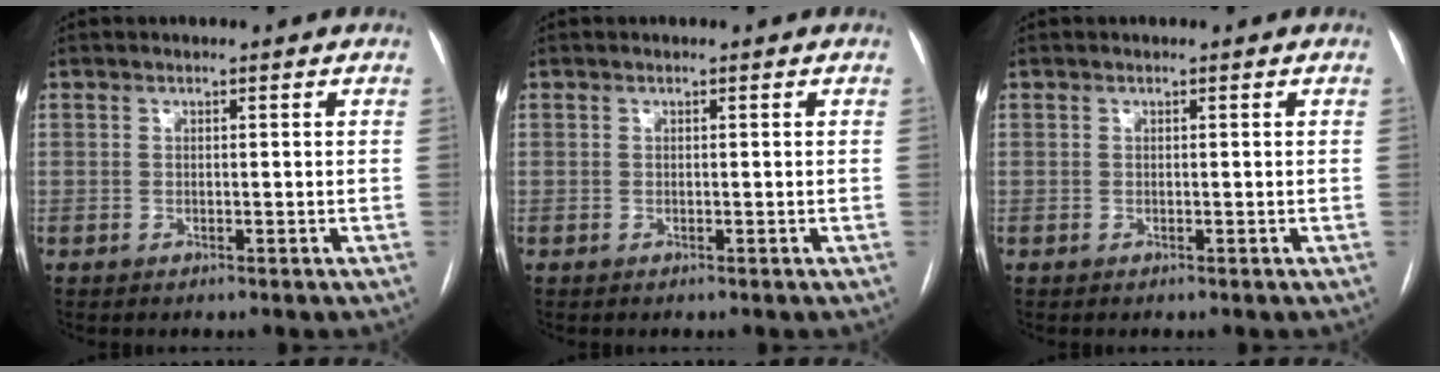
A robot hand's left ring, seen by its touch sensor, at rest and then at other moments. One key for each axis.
{"total": 0.0}
{"total": 0.0}